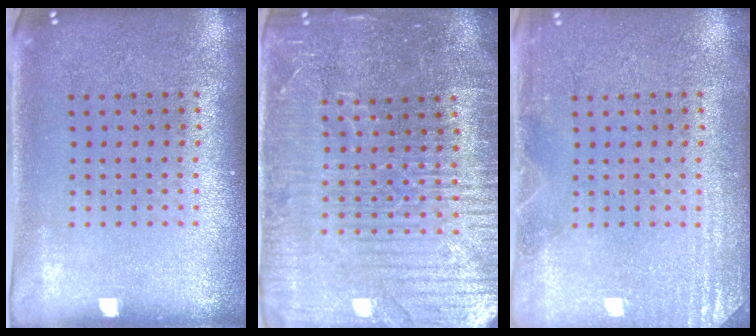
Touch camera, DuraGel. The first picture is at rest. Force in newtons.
{"total": 4.7, "press": 4.4, "slide": 1.6}
{"total": 2.6, "press": 2.5, "slide": 0.4}